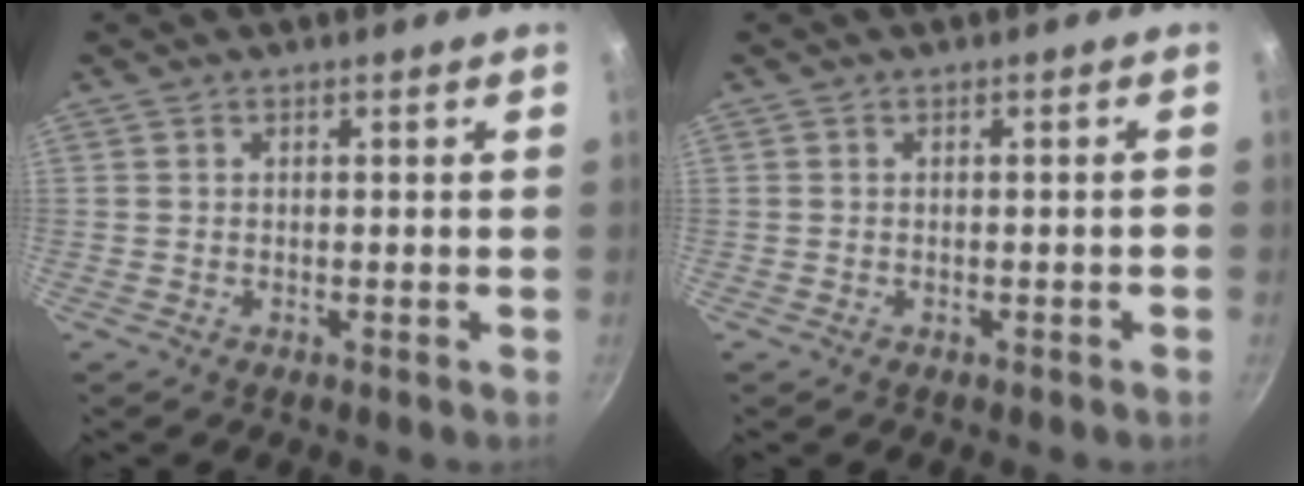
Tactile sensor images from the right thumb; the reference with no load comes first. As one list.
[{"total": 0.6, "force": [-0.3, 0.2, 0.5], "torque": [-0.006, 0.008, -0.001]}]